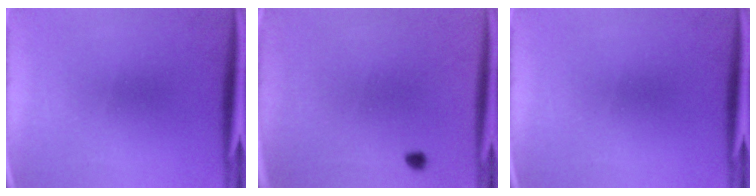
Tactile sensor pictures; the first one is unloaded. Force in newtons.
{"total": 0.9}
{"total": 0.0}